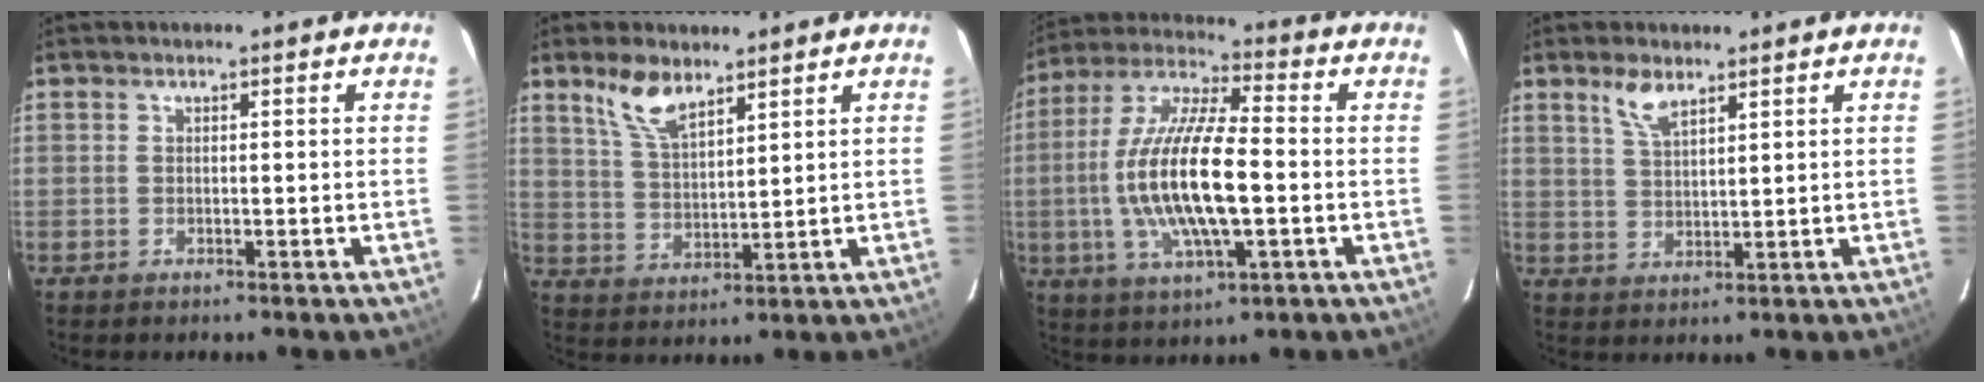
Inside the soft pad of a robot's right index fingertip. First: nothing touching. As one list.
[{"total": 7.6, "force": [5.4, 3.0, 4.4], "torque": [-0.085, 0.008, 0.112]}, {"total": 17.4, "force": [-2.0, 4.9, 16.5], "torque": [-0.330, 0.000, -0.039]}, {"total": 4.6, "force": [3.2, 1.6, 2.8], "torque": [-0.056, 0.002, 0.064]}]